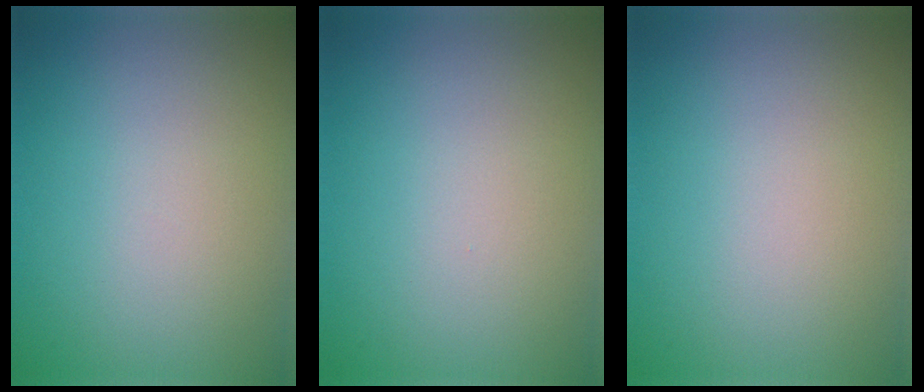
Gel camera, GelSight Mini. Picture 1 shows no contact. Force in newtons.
{"total": 0.0}
{"total": 0.0}